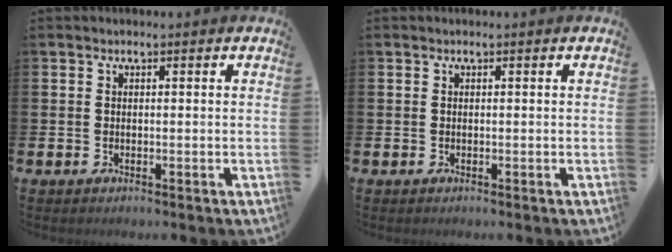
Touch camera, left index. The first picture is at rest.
{"total": 0.0}